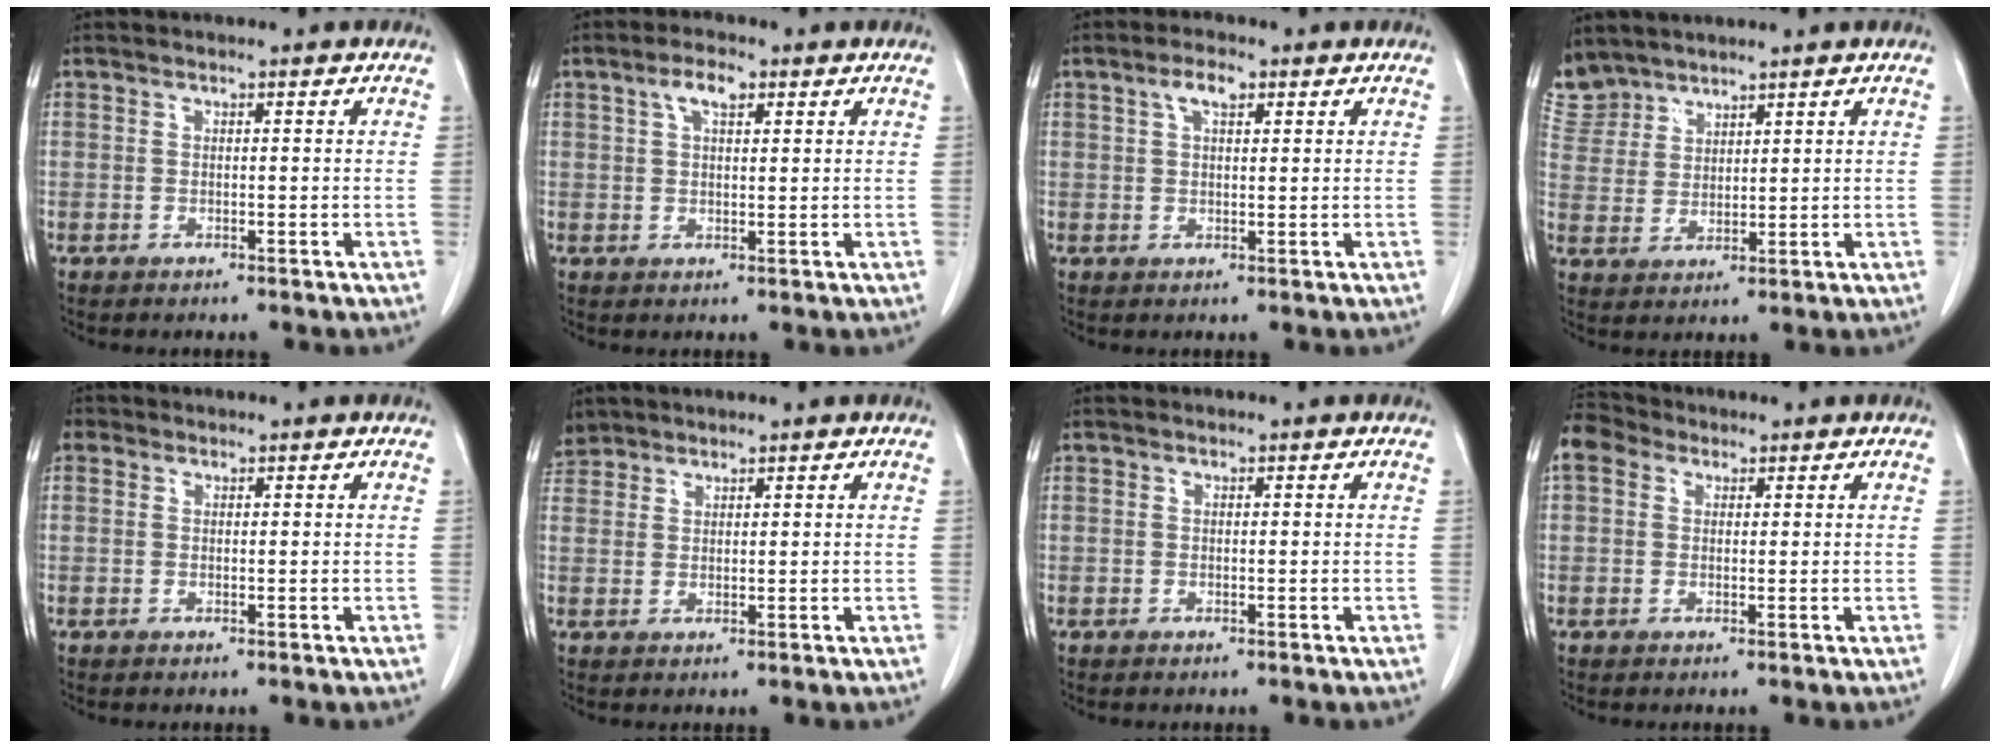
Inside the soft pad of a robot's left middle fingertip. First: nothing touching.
{"total": 3.6, "force": [1.8, 1.4, 2.9], "torque": [-0.058, 0.011, 0.035]}
{"total": 3.2, "force": [1.6, 1.2, 2.5], "torque": [-0.051, 0.010, 0.031]}
{"total": 7.1, "force": [6.4, 3.1, 0.2], "torque": [-0.012, 0.004, 0.141]}
{"total": 1.2, "force": [0.6, 1.0, 0.2], "torque": [0.002, 0.005, 0.006]}
{"total": 3.5, "force": [3.0, 1.8, -0.1], "torque": [0.001, 0.011, 0.060]}
{"total": 0.0}
{"total": 4.2, "force": [2.3, 3.0, 1.8], "torque": [-0.046, 0.026, 0.046]}